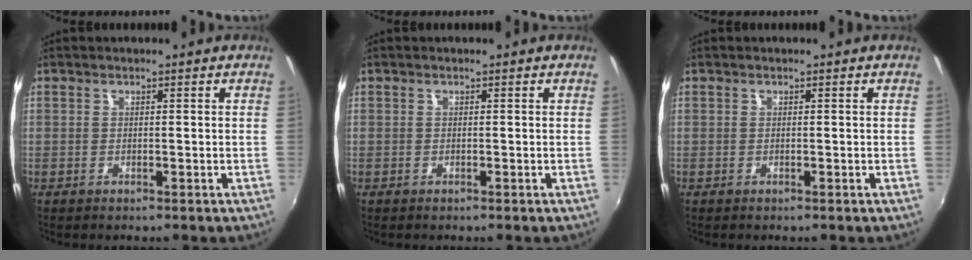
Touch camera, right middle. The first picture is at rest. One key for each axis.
{"total": 0.0}
{"total": 0.0}